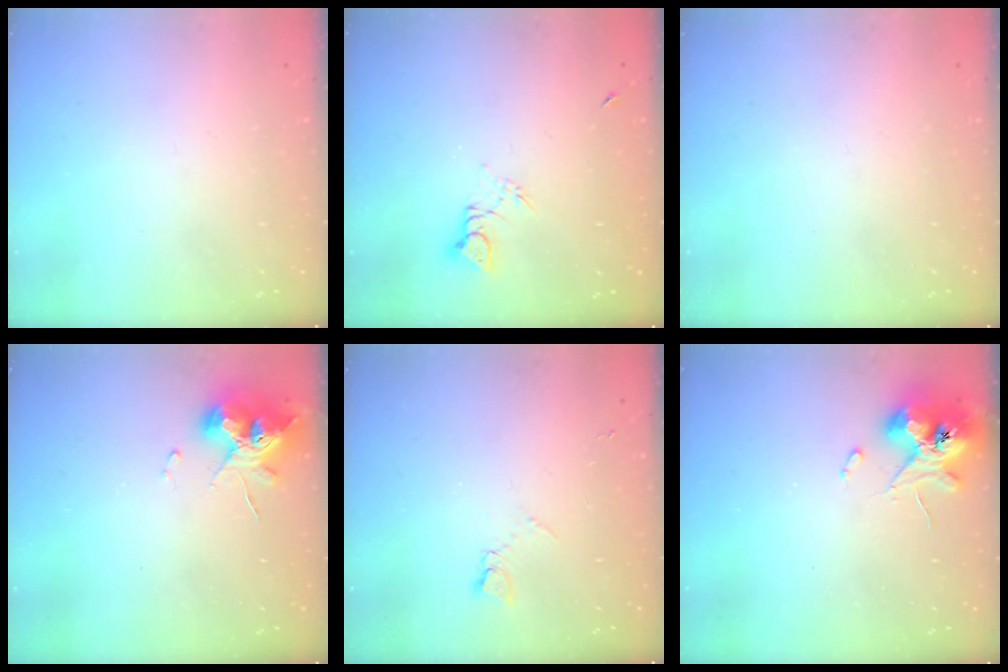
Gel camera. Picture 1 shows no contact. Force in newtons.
{"total": 4.0, "press": 4.0, "slide": 0.3}
{"total": 0.0}
{"total": 10.8, "press": 10.8, "slide": 1.4}
{"total": 4.0, "press": 4.0, "slide": 0.6}
{"total": 10.9, "press": 10.8, "slide": 1.5}